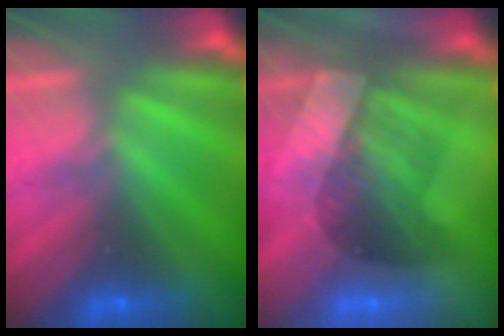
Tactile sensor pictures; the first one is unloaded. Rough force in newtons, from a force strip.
{"total": 3.1}